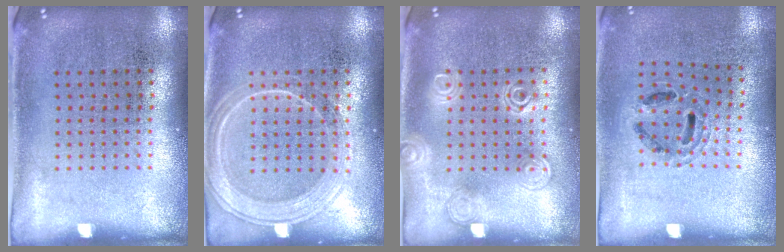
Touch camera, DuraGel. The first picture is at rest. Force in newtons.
{"total": 2.8, "press": 2.8, "slide": 0.5}
{"total": 1.0, "press": 1.0, "slide": 0.1}
{"total": 0.8, "press": 0.8, "slide": 0.2}